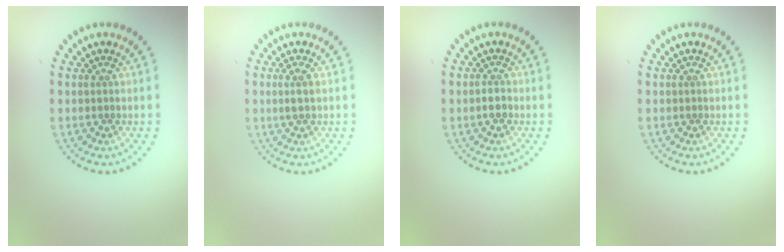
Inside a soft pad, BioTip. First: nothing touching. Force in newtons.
{"total": 1.4, "press": 1.3, "slide": 0.5}
{"total": 1.0, "press": 0.9, "slide": 0.5}
{"total": 0.0}